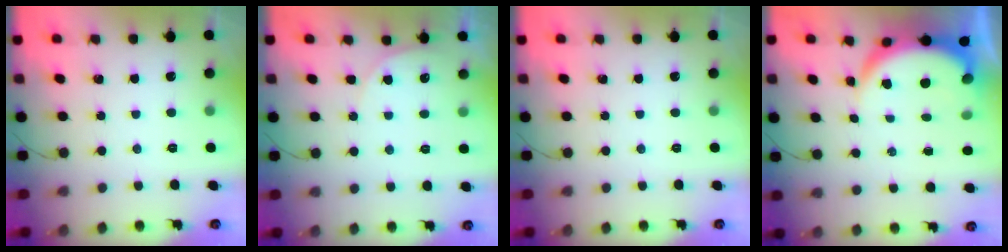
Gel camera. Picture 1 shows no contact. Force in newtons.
{"total": 4.4, "press": 4.4, "slide": 0.4}
{"total": 0.0}
{"total": 6.4, "press": 6.3, "slide": 0.8}